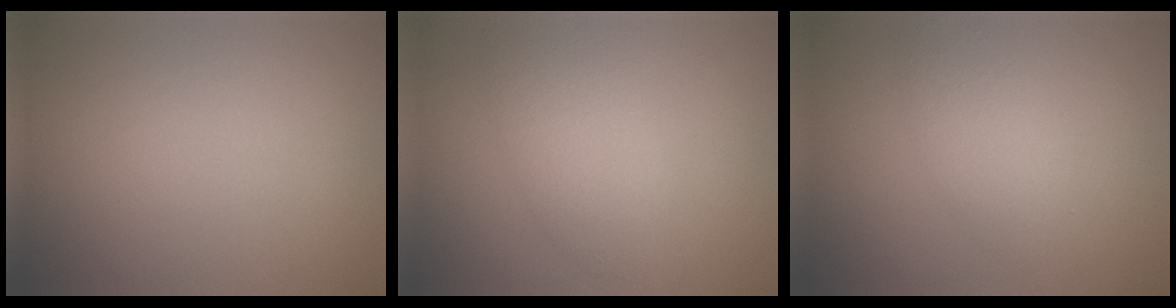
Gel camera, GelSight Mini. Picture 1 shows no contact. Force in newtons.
{"total": 4.0, "press": 4.0, "slide": 0.2}
{"total": 3.3, "press": 3.3, "slide": 0.1}